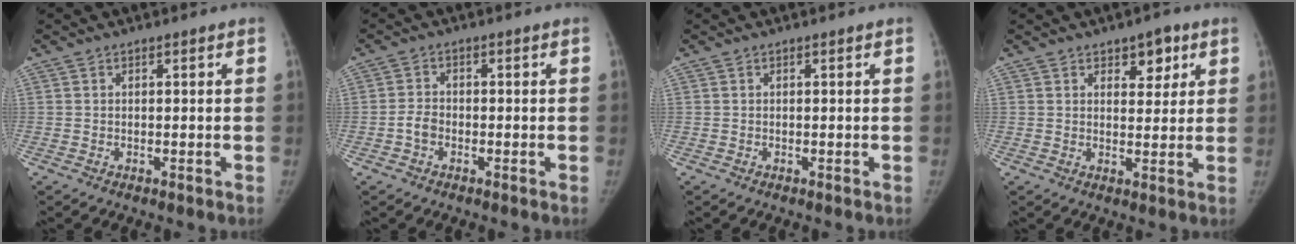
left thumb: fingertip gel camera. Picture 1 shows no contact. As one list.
[{"total": 2.8, "force": [-1.1, 2.0, 1.5], "torque": [-0.024, 0.010, -0.024]}, {"total": 0.0}, {"total": 5.5, "force": [3.0, 3.2, 3.3], "torque": [-0.014, -0.014, 0.038]}]